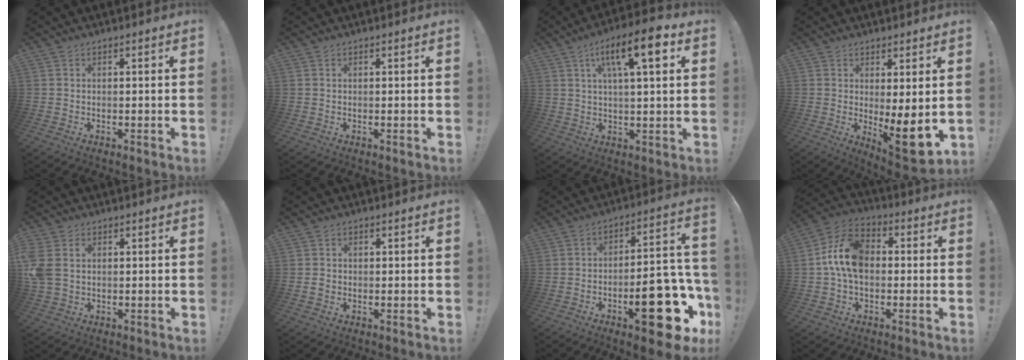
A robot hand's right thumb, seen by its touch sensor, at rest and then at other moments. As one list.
[{"total": 0.0}, {"total": 12.5, "force": [4.5, 3.4, 11.1], "torque": [-0.177, -0.006, 0.066]}, {"total": 9.6, "force": [-0.3, 1.6, 9.4], "torque": [-0.105, -0.034, 0.000]}, {"total": 5.5, "force": [1.3, 4.2, 3.3], "torque": [-0.078, -0.003, 0.025]}, {"total": 1.7, "force": [-0.2, 1.4, 0.9], "torque": [-0.015, 0.005, -0.004]}, {"total": 22.4, "force": [-9.1, 7.8, 18.9], "torque": [-0.243, 0.050, -0.132]}, {"total": 13.4, "force": [0.4, 9.1, 9.9], "torque": [-0.183, 0.016, 0.009]}]